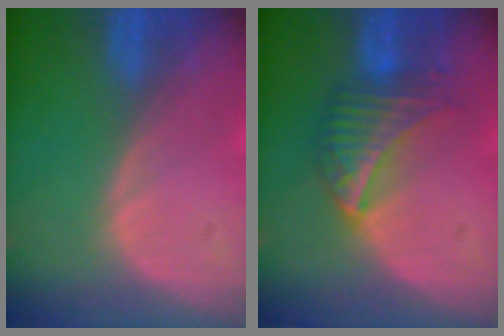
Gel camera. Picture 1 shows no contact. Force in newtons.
{"total": 6.4, "press": 6.3, "slide": 1.5}